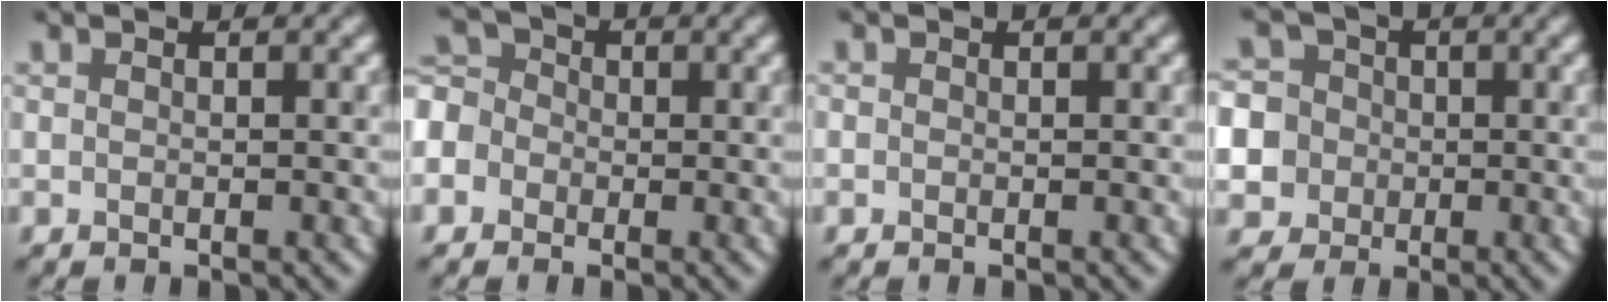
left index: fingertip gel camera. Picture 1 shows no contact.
{"total": 4.7, "force": [-2.0, 4.1, 1.3], "torque": [-0.025, 0.014, -0.050]}
{"total": 0.0}
{"total": 8.3, "force": [-2.1, 7.8, 1.7], "torque": [-0.053, 0.006, -0.067]}